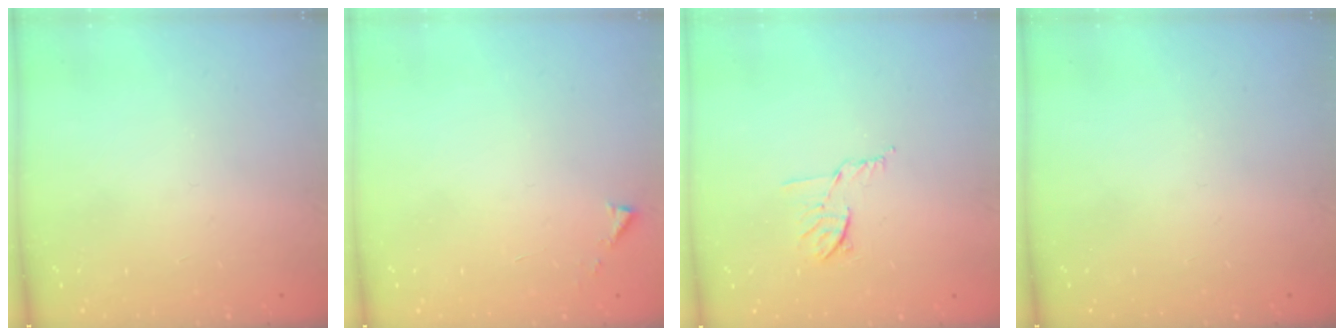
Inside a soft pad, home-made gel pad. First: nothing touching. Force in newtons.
{"total": 2.9, "press": 2.9, "slide": 0.4}
{"total": 6.5, "press": 6.4, "slide": 1.0}
{"total": 0.0}